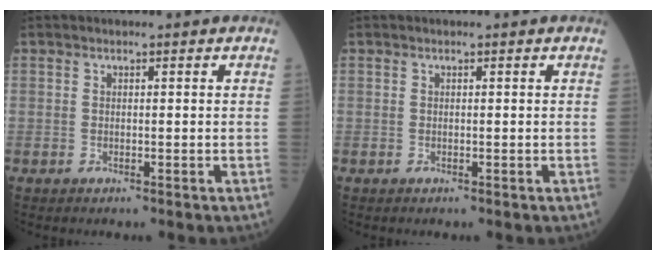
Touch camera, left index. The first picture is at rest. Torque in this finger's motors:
{"motor_torque": [-0.37, 0.00, -0.07, -0.01]}